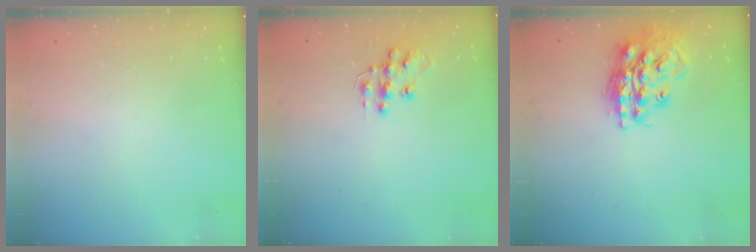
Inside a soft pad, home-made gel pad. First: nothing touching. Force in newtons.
{"total": 10.7, "press": 10.7, "slide": 0.7}
{"total": 17.9, "press": 17.8, "slide": 1.9}